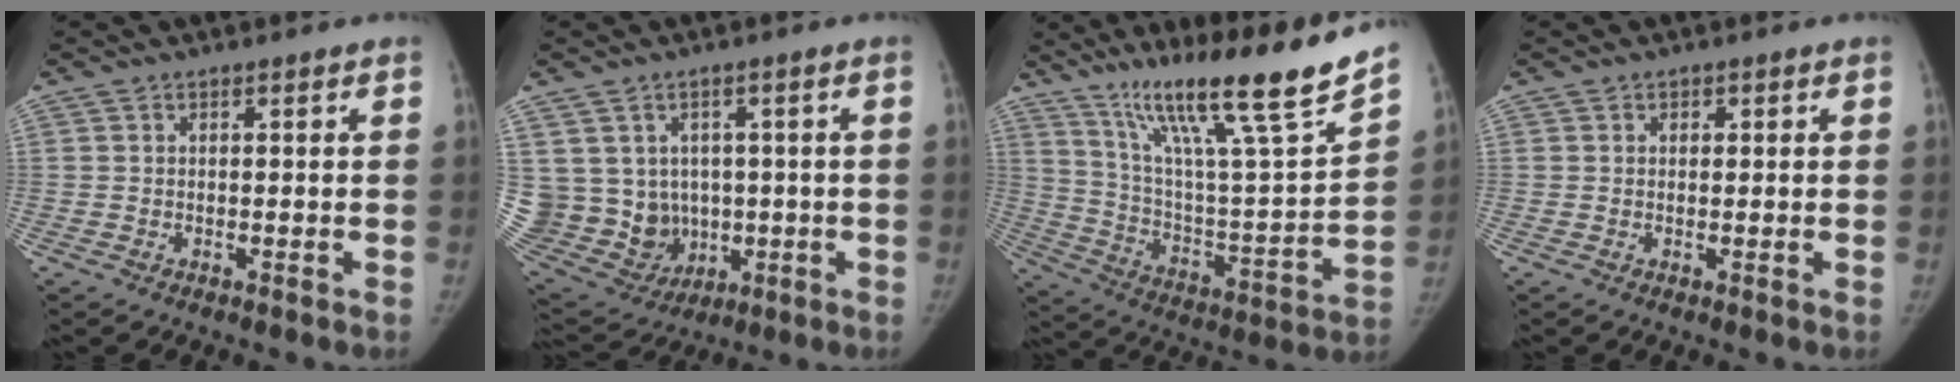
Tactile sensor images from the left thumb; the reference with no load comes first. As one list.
[{"total": 15.4, "force": [0.7, 13.7, 7.0], "torque": [-0.135, 0.010, 0.051]}, {"total": 25.0, "force": [18.3, 1.6, 17.0], "torque": [-0.250, -0.078, 0.313]}, {"total": 0.9, "force": [0.4, 0.7, 0.3], "torque": [0.004, -0.001, 0.005]}]